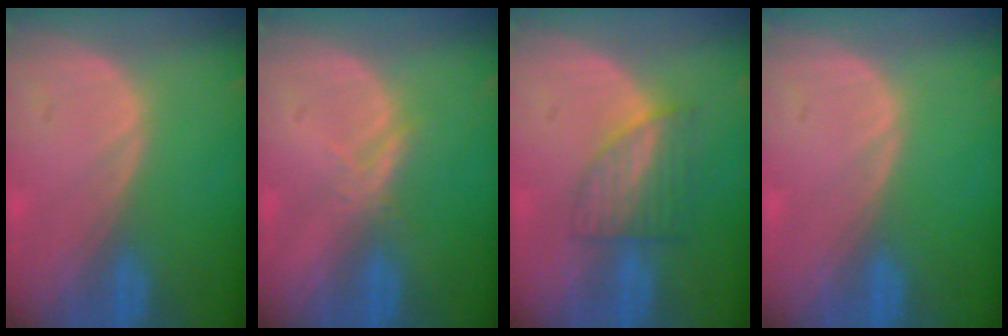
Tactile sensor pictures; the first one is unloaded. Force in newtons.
{"total": 1.7, "press": 1.7, "slide": 0.1}
{"total": 6.2, "press": 5.6, "slide": 2.7}
{"total": 0.0}